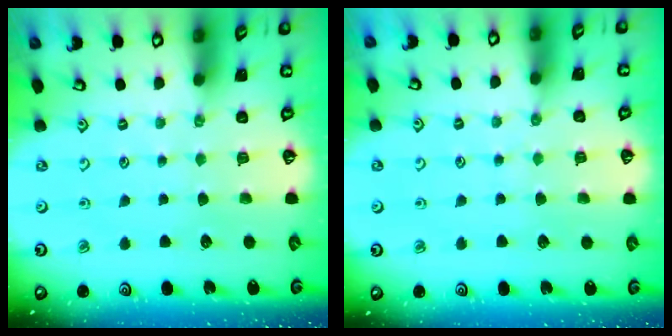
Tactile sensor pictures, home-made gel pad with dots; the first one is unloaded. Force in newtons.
{"total": 4.3, "press": 4.3, "slide": 0.3}